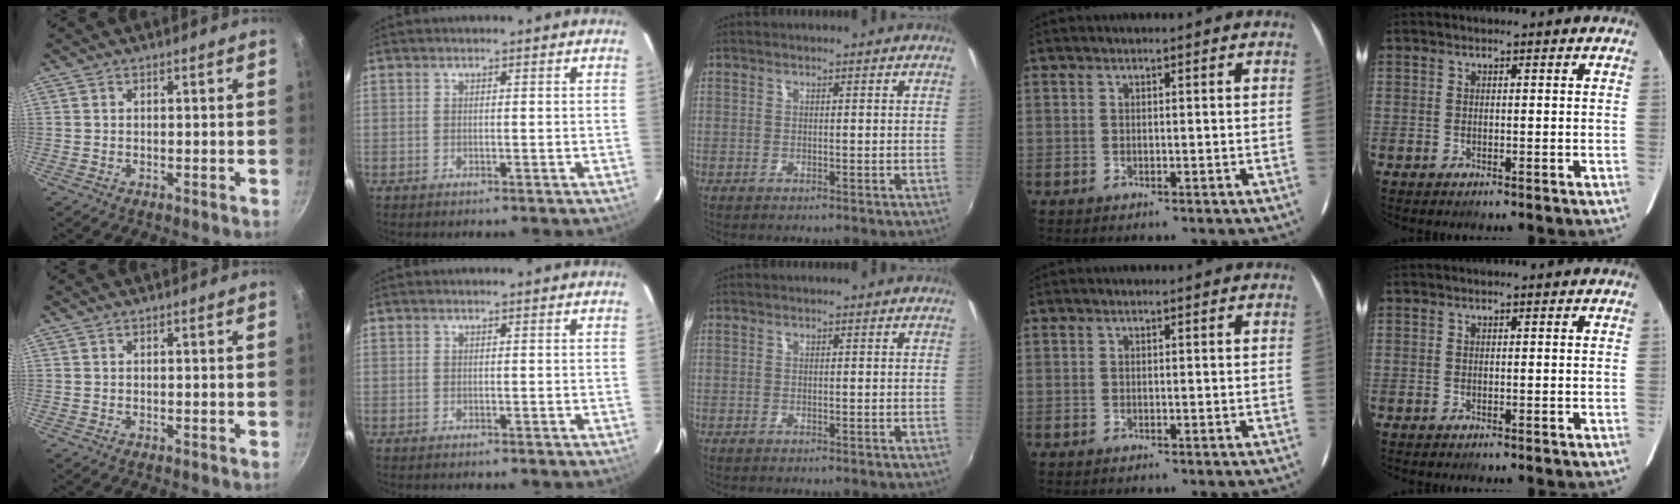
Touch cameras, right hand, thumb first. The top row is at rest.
{}